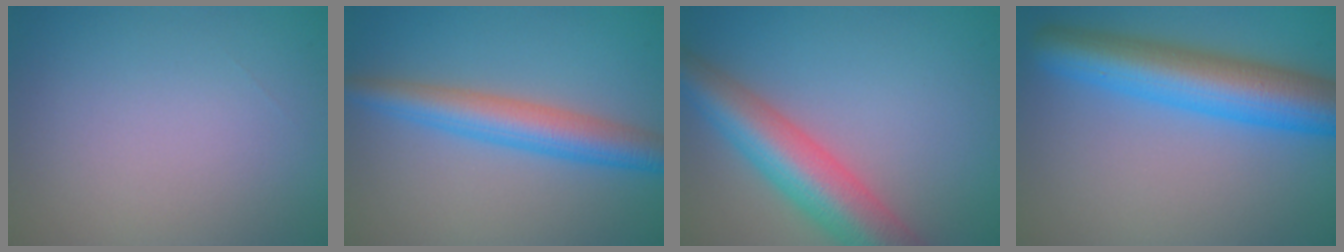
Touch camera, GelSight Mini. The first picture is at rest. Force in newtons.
{"total": 5.0, "press": 5.0, "slide": 0.1}
{"total": 8.1, "press": 8.1, "slide": 0.4}
{"total": 8.6, "press": 8.6, "slide": 0.4}